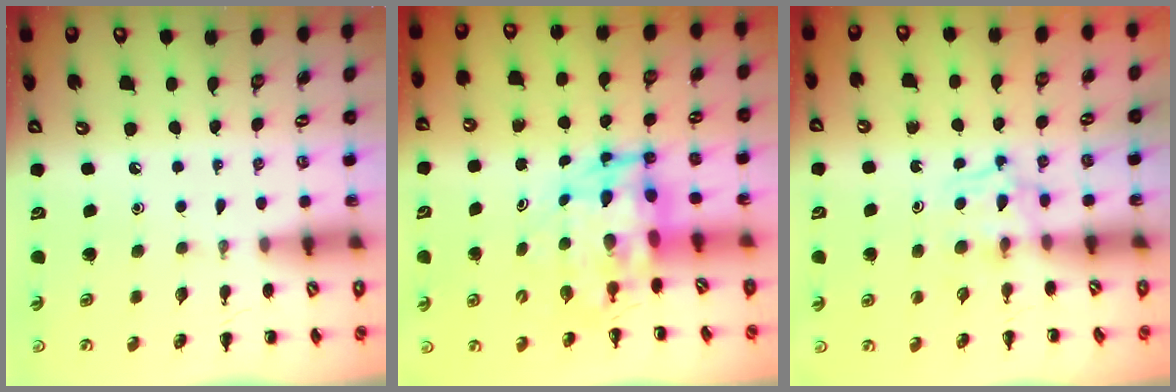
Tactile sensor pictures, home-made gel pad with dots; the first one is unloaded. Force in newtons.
{"total": 5.7, "press": 5.4, "slide": 1.9}
{"total": 3.4, "press": 3.2, "slide": 1.3}